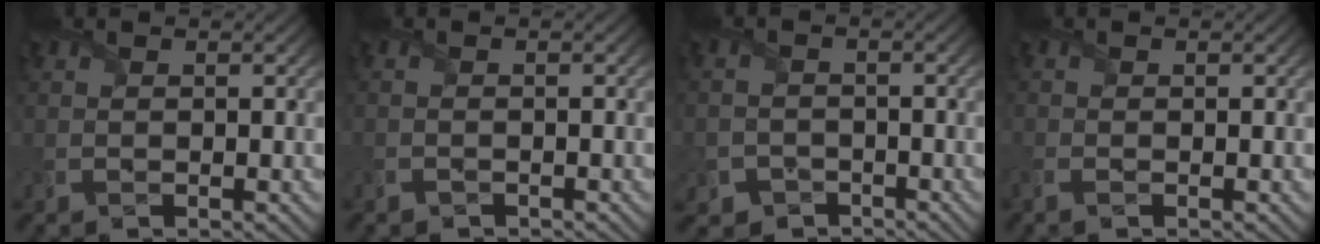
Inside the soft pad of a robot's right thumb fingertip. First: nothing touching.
{"total": 0.9, "force": [-0.9, 0.1, 0.0], "torque": [0.002, -0.004, -0.020]}
{"total": 4.8, "force": [-3.2, 3.4, 0.7], "torque": [-0.018, -0.010, -0.068]}
{"total": 1.2, "force": [-0.8, 0.4, 0.8], "torque": [-0.020, -0.002, -0.017]}